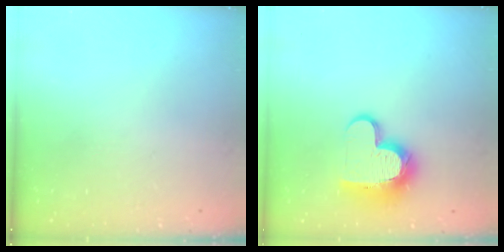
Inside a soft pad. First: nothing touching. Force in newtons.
{"total": 13.0, "press": 13.0, "slide": 1.2}